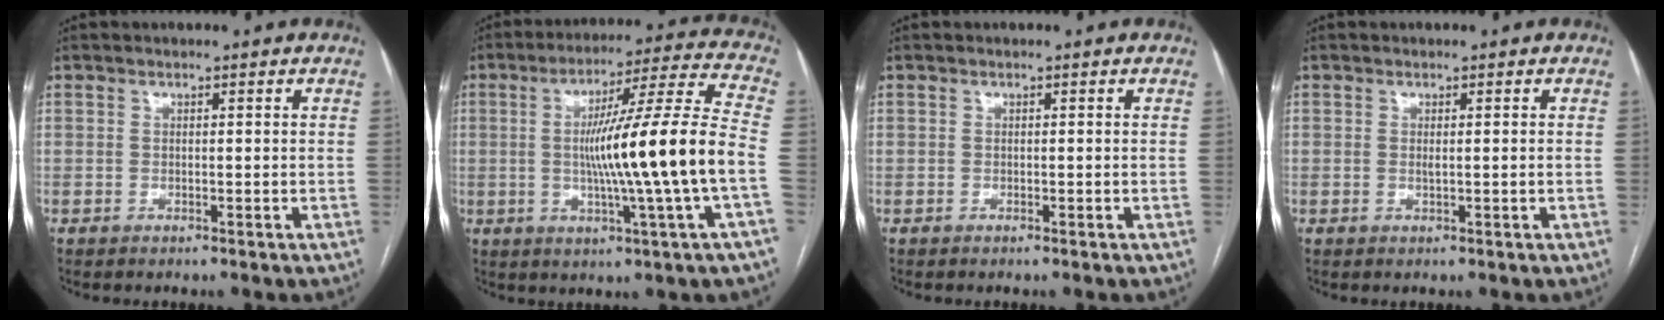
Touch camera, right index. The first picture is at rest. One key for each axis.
{"total": 17.8, "fx": -2.2, "fy": -1.9, "fz": 17.5, "tx": -0.281, "ty": -0.001, "tz": -0.042}
{"total": 0.0}
{"total": 0.9, "fx": 0.0, "fy": 0.0, "fz": 0.9, "tx": -0.022, "ty": -0.004, "tz": 0.002}